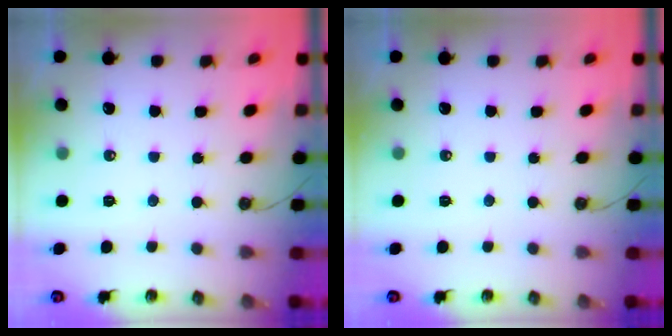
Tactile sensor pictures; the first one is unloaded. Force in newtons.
{"total": 0.0}